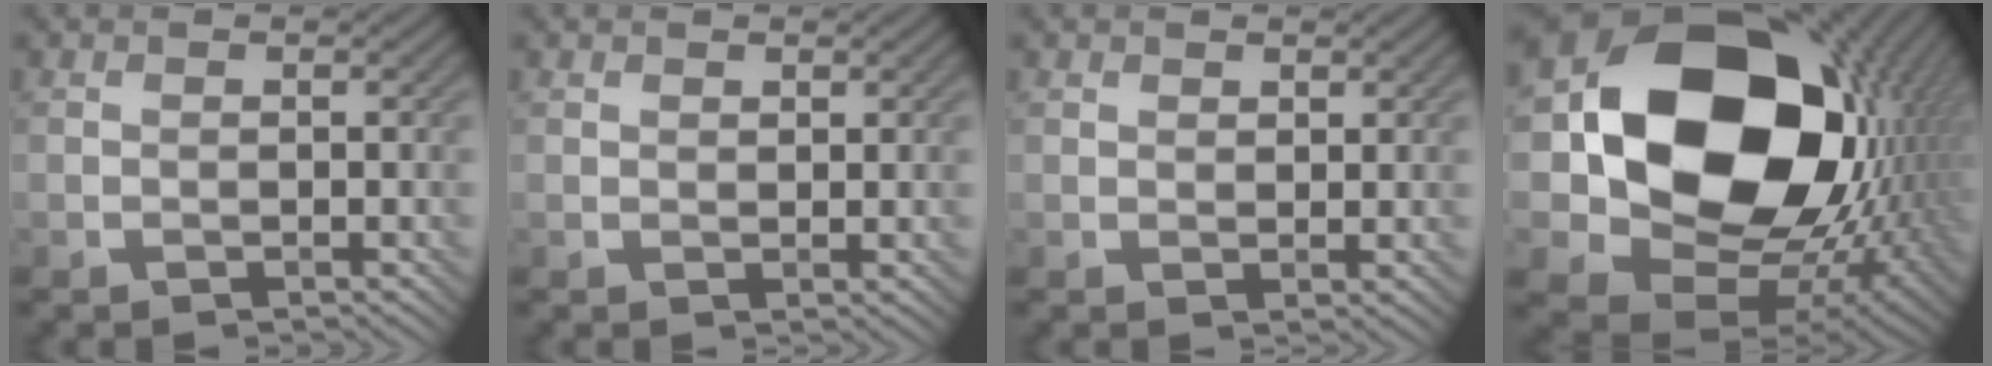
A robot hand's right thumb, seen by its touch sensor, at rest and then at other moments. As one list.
[{"total": 0.9, "force": [0.7, 0.5, 0.4], "torque": [-0.006, -0.002, 0.015]}, {"total": 1.3, "force": [0.9, 0.7, 0.5], "torque": [-0.008, -0.003, 0.019]}, {"total": 21.5, "force": [3.2, 16.8, 12.9], "torque": [-0.288, -0.035, 0.092]}]